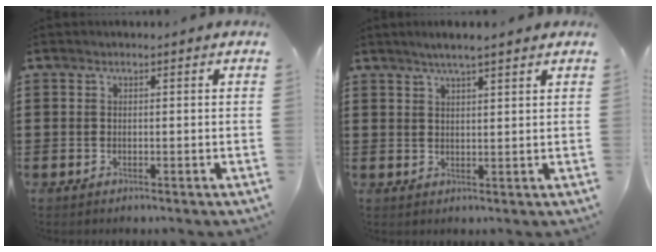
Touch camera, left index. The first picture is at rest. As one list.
[{"total": 3.3, "force": [2.6, 0.1, 2.0], "torque": [-0.043, 0.001, 0.046]}]